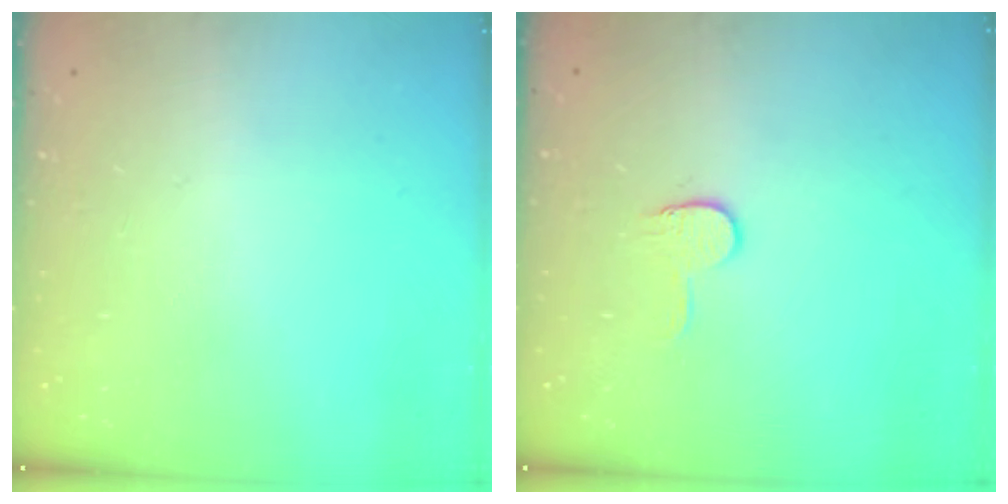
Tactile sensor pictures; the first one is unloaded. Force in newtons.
{"total": 5.4, "press": 5.4, "slide": 0.5}